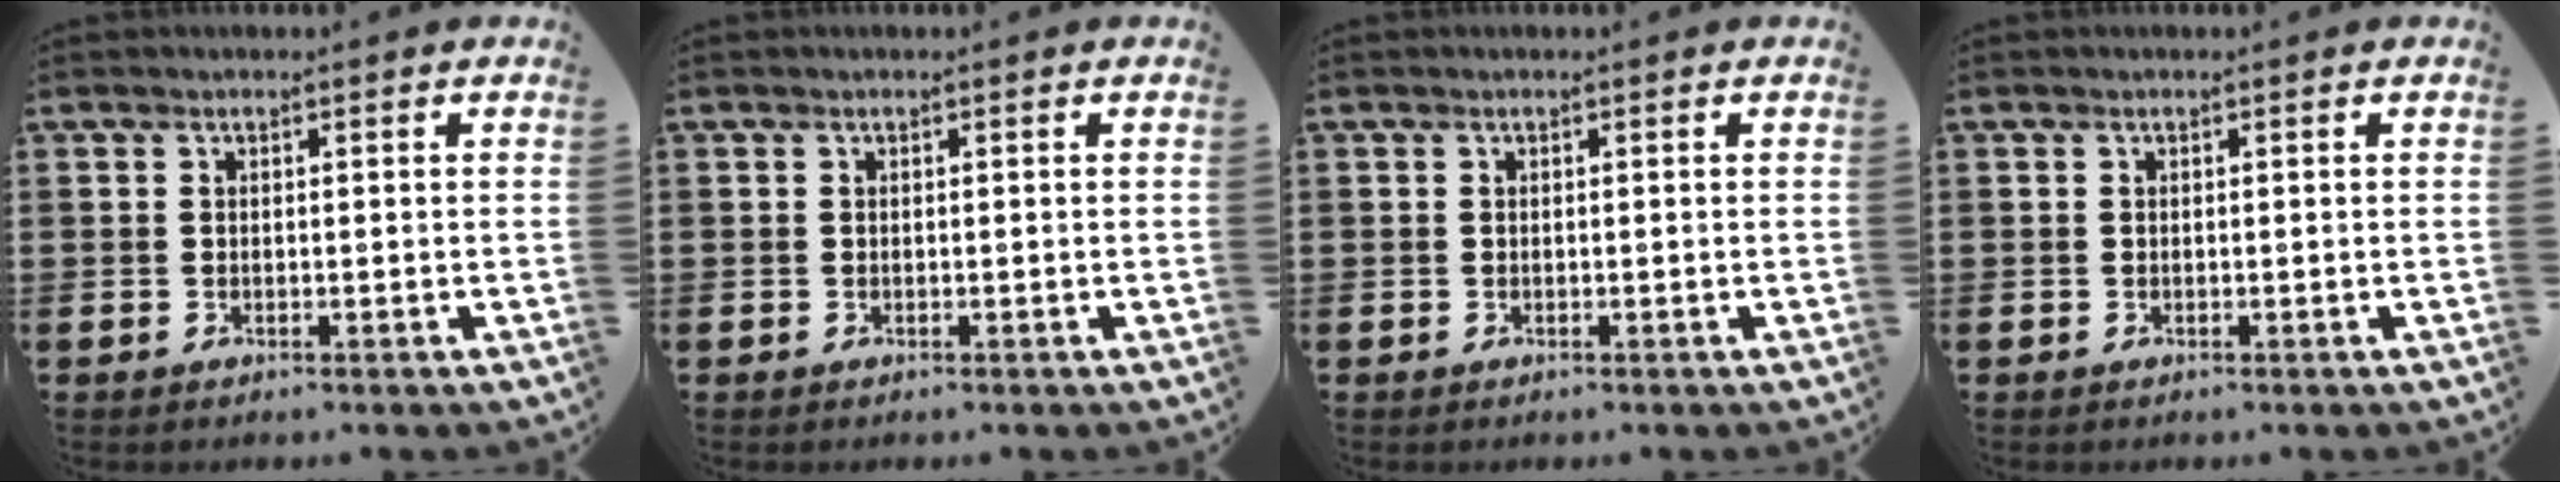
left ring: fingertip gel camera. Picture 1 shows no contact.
{"total": 0.0}
{"total": 0.0}
{"total": 0.0}